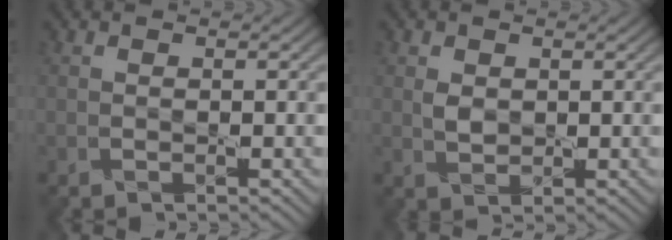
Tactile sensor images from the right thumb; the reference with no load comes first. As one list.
[{"total": 1.9, "force": [0.5, 1.4, 1.2], "torque": [-0.031, -0.002, 0.012]}]